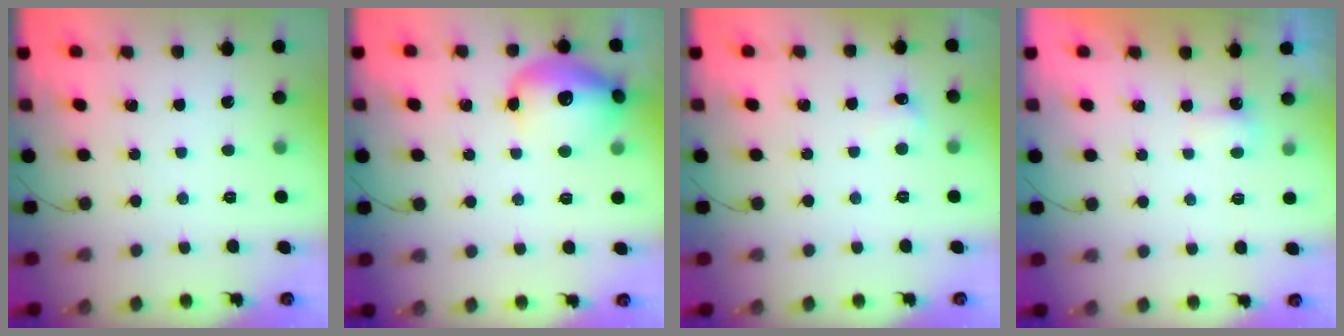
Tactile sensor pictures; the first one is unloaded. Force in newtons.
{"total": 15.0, "press": 14.8, "slide": 2.8}
{"total": 4.4, "press": 4.2, "slide": 1.2}
{"total": 2.8, "press": 2.7, "slide": 0.7}